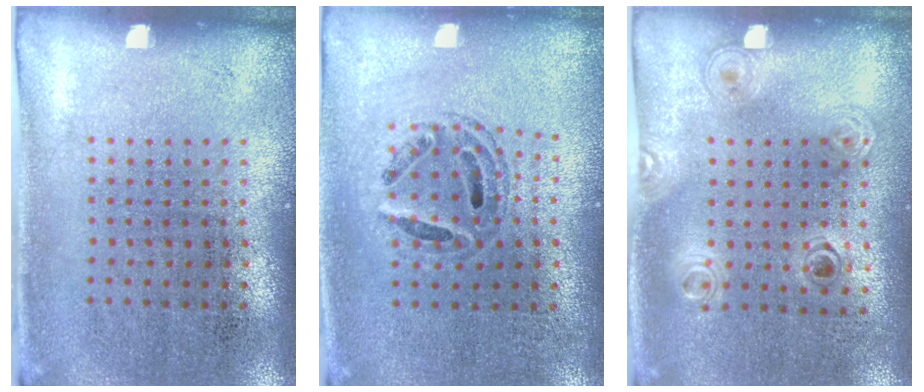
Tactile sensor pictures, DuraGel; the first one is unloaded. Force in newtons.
{"total": 0.7, "press": 0.7, "slide": 0.3}
{"total": 1.2, "press": 1.1, "slide": 0.5}